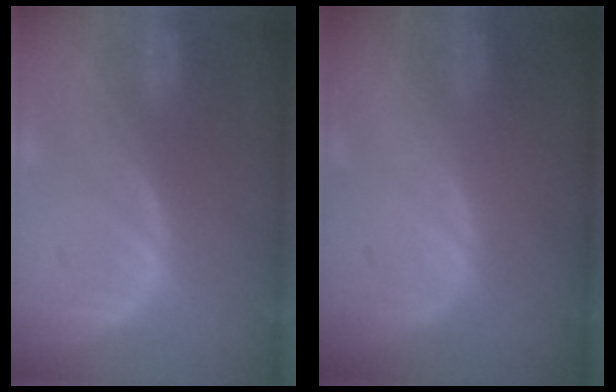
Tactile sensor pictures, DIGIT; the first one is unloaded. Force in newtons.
{"total": 0.0}